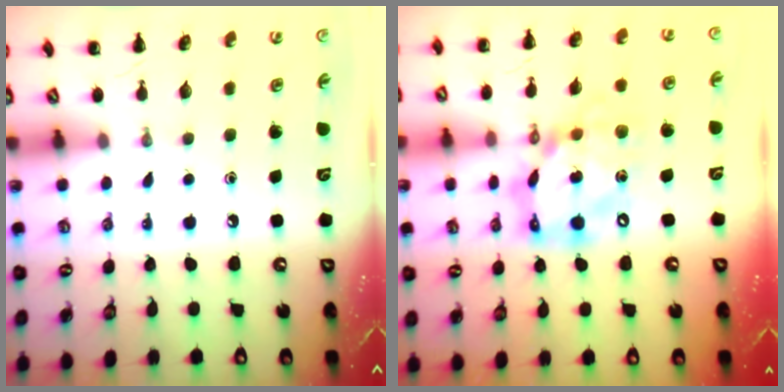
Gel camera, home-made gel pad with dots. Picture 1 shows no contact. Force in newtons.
{"total": 14.5, "press": 14.0, "slide": 3.6}